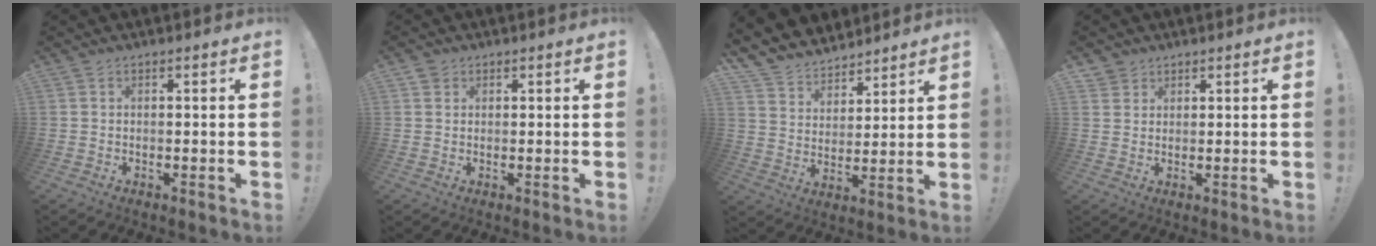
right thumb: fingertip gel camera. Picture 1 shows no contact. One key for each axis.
{"total": 1.6, "fx": 1.1, "fy": 1.3, "fz": 0.0, "tx": 0.004, "ty": -0.004, "tz": 0.019}
{"total": 8.1, "fx": 6.7, "fy": 4.6, "fz": 0.6, "tx": -0.025, "ty": -0.063, "tz": 0.134}
{"total": 2.7, "fx": 1.9, "fy": 1.9, "fz": 0.0, "tx": 0.009, "ty": -0.013, "tz": 0.033}